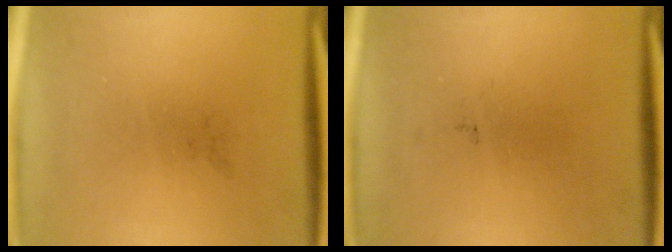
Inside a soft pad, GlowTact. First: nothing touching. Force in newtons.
{"total": 0.0}